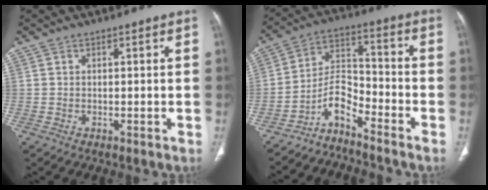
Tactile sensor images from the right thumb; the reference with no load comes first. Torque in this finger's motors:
{"motor_torque": [-0.16, 0.36, 0.16, -0.11, 0.01]}